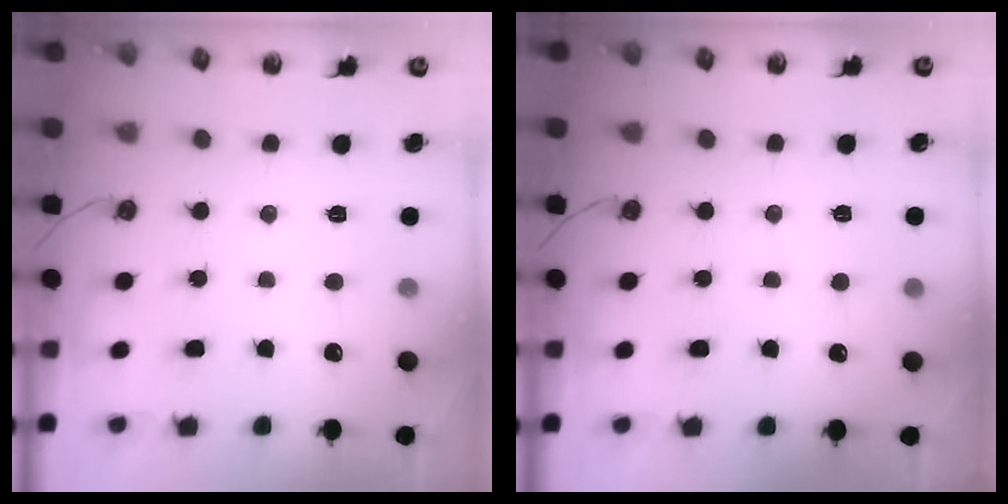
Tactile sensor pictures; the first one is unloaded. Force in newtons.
{"total": 3.2, "press": 3.2, "slide": 0.3}